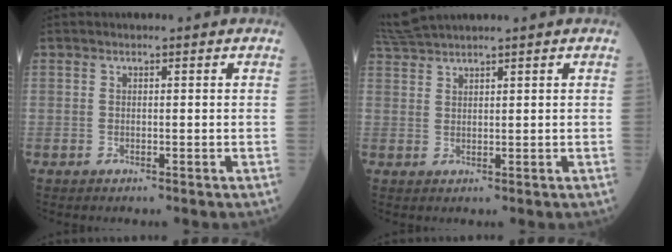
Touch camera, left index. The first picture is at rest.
{"total": 4.0, "force": [3.7, -0.9, 1.2], "torque": [-0.037, 0.018, 0.081]}